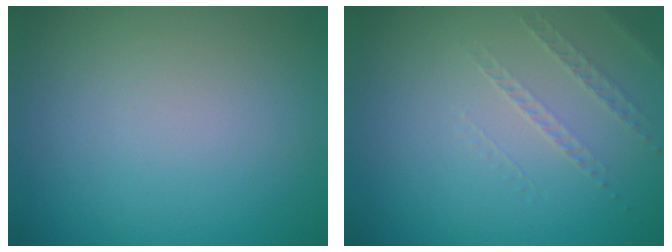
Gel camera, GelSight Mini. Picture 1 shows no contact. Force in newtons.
{"total": 1.1, "press": 0.6, "slide": 0.9}